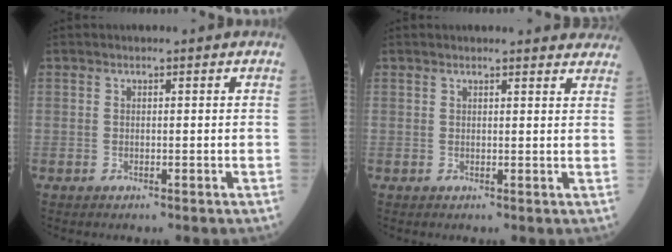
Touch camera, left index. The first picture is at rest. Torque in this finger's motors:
{"motor_torque": [0.88, -0.88, 0.24, 0.04]}